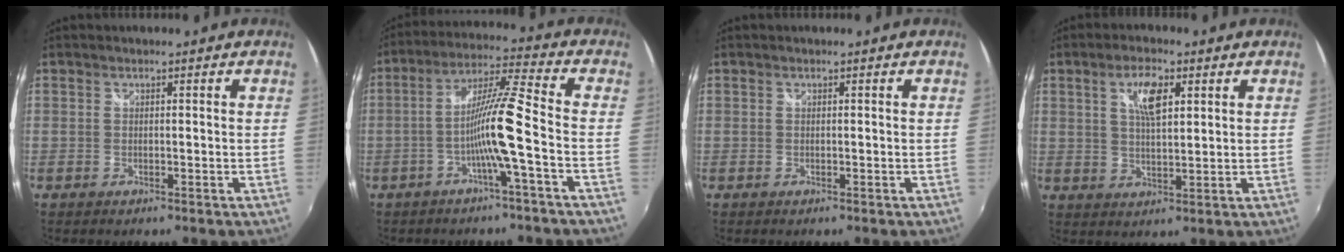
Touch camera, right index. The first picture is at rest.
{"total": 10.1, "force": [-3.6, -1.1, 9.3], "torque": [-0.181, 0.008, -0.068]}
{"total": 0.0}
{"total": 6.2, "force": [2.5, 2.3, 5.2], "torque": [-0.094, 0.006, 0.046]}